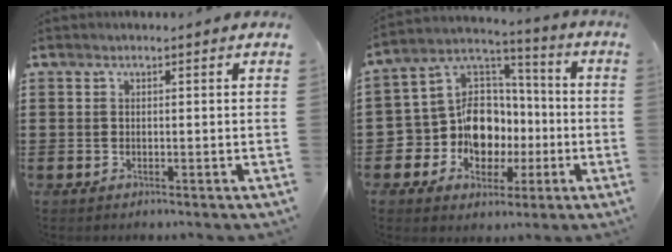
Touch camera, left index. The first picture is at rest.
{"total": 12.6, "force": [-3.4, 10.8, 5.5], "torque": [-0.135, 0.012, -0.057]}